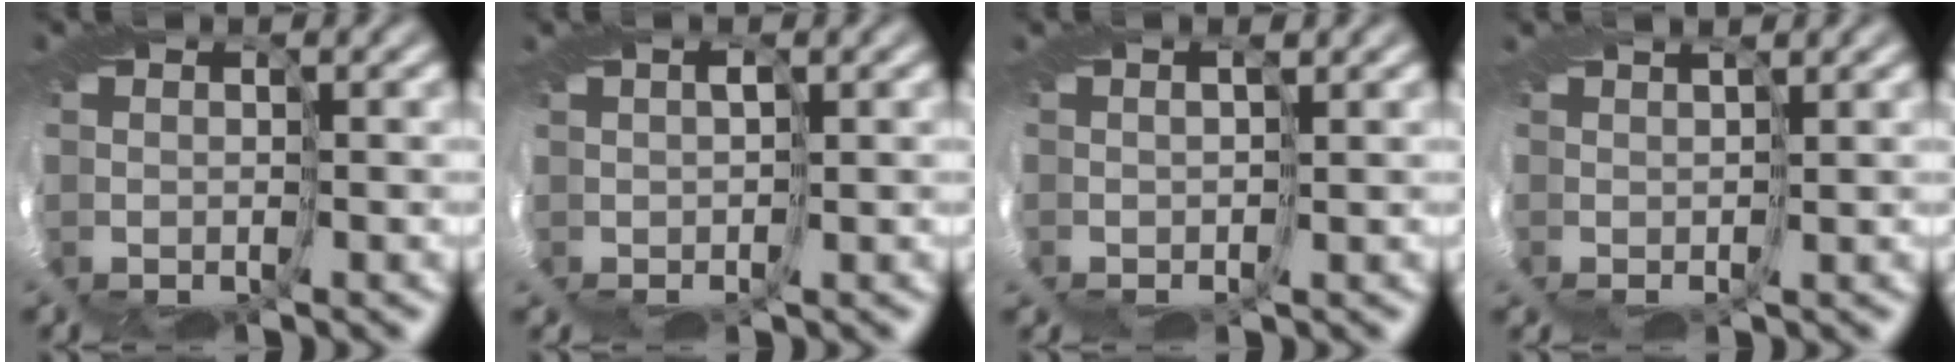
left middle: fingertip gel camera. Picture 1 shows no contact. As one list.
[{"total": 1.4, "force": [0.5, -1.2, -0.6], "torque": [0.019, 0.013, 0.004]}, {"total": 1.7, "force": [1.0, -1.4, -0.2], "torque": [0.019, 0.017, -0.011]}, {"total": 2.9, "force": [2.1, -1.9, -0.8], "torque": [0.018, 0.022, 0.008]}]